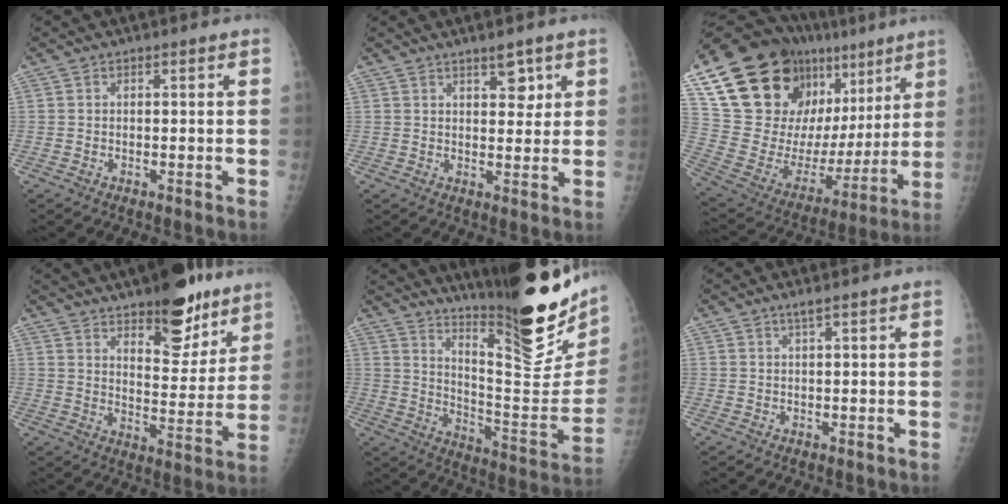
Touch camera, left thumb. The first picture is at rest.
{"total": 4.2, "force": [2.6, 1.8, 2.7], "torque": [-0.021, -0.015, 0.038]}
{"total": 32.0, "force": [15.2, 17.0, 22.4], "torque": [-0.327, 0.004, 0.271]}
{"total": 16.4, "force": [11.3, 6.4, 10.0], "torque": [-0.093, -0.075, 0.172]}
{"total": 27.6, "force": [19.1, 5.3, 19.2], "torque": [-0.256, -0.118, 0.289]}
{"total": 1.1, "force": [0.7, -0.1, 0.8], "torque": [-0.020, 0.001, 0.016]}